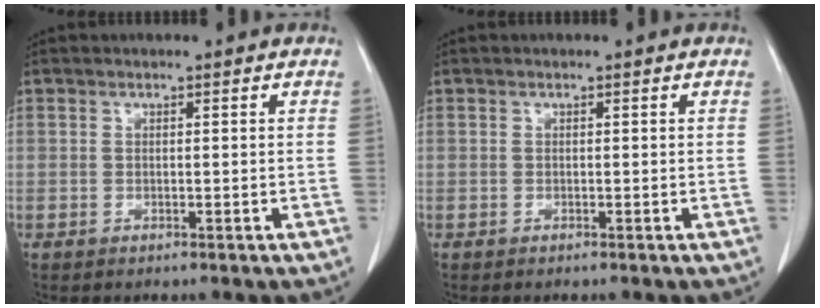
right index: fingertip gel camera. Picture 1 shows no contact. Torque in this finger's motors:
{"motor_torque": [0.05, -0.05, -0.02, 0.01]}